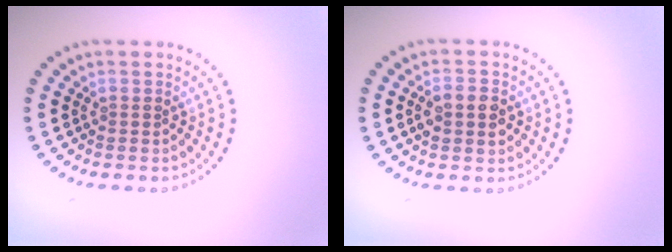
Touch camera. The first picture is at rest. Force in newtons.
{"total": 2.4, "press": 2.4, "slide": 0.1}